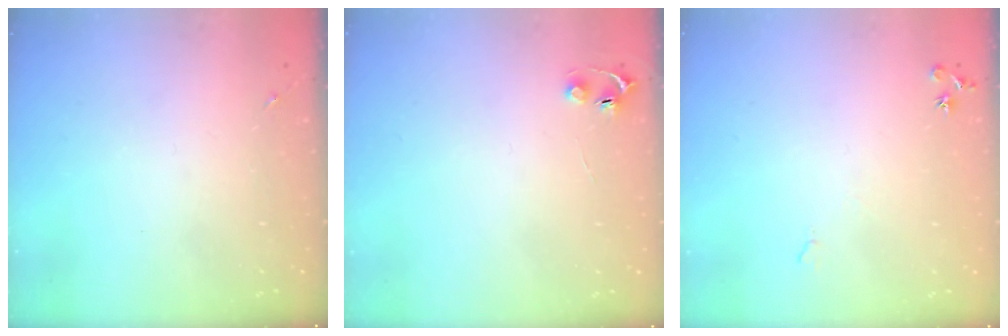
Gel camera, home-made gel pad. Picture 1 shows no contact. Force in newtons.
{"total": 4.0, "press": 4.0, "slide": 0.5}
{"total": 6.7, "press": 6.6, "slide": 1.0}